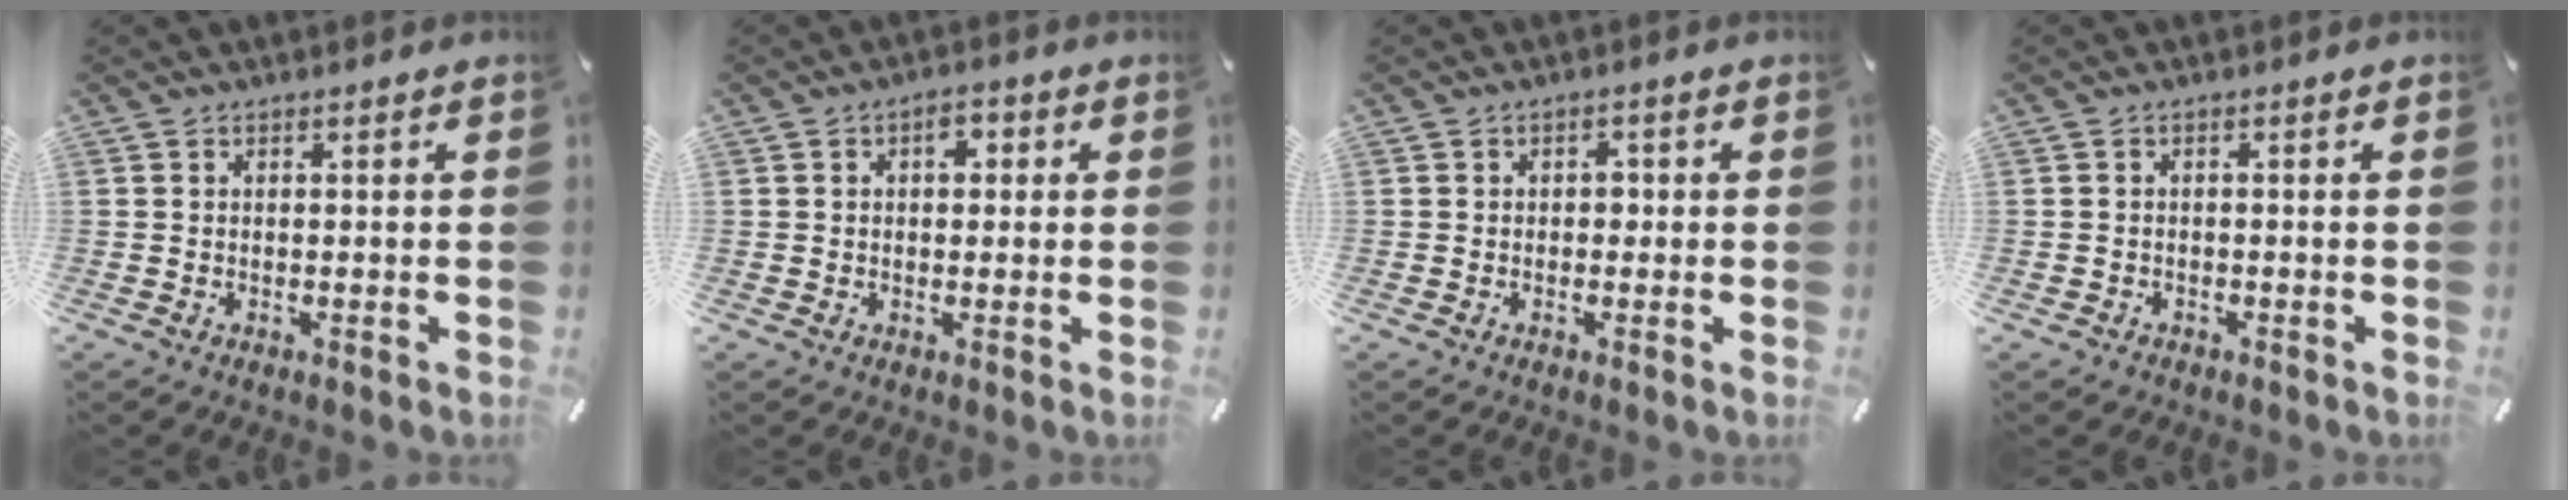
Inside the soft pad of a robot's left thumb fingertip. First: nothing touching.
{"total": 3.7, "force": [0.7, 2.7, 2.5], "torque": [-0.019, -0.001, 0.001]}
{"total": 1.7, "force": [-0.3, 1.4, 0.9], "torque": [-0.012, 0.004, -0.011]}
{"total": 1.0, "force": [-0.7, 0.7, 0.1], "torque": [-0.002, 0.005, -0.017]}